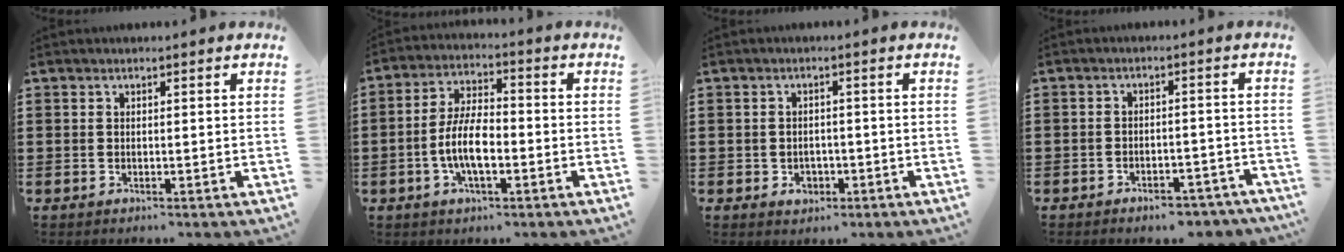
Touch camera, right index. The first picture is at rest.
{"total": 7.7, "force": [-2.1, 2.9, 6.8], "torque": [-0.152, -0.004, -0.045]}
{"total": 2.1, "force": [-0.9, 1.7, 0.9], "torque": [-0.022, 0.001, -0.020]}
{"total": 3.6, "force": [-3.5, 0.6, 0.6], "torque": [-0.011, 0.005, -0.071]}